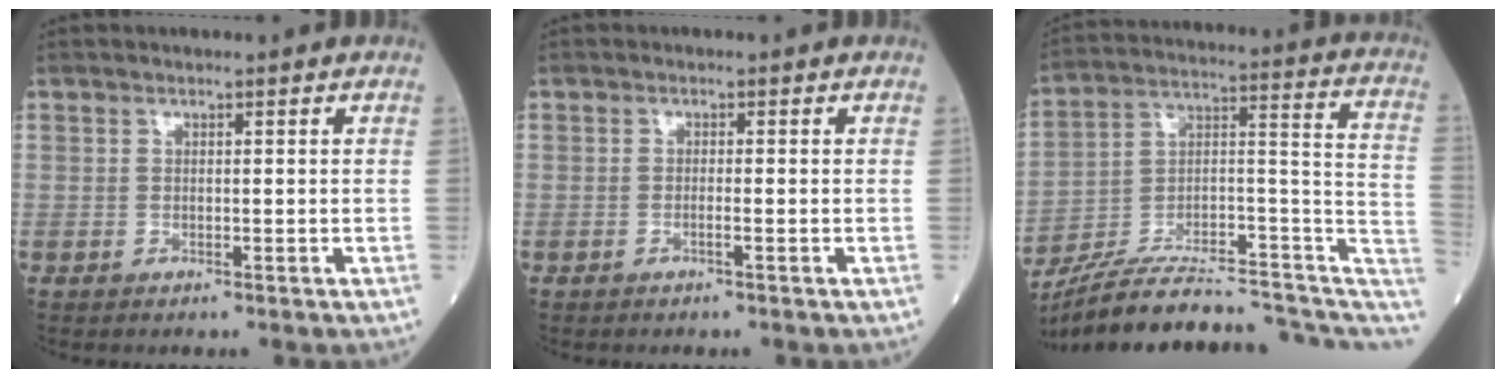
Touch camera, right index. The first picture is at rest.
{"total": 0.9, "force": [-0.4, -0.2, 0.7], "torque": [-0.014, 0.001, -0.009]}
{"total": 24.4, "force": [-20.0, 5.9, 12.6], "torque": [-0.167, 0.047, -0.306]}